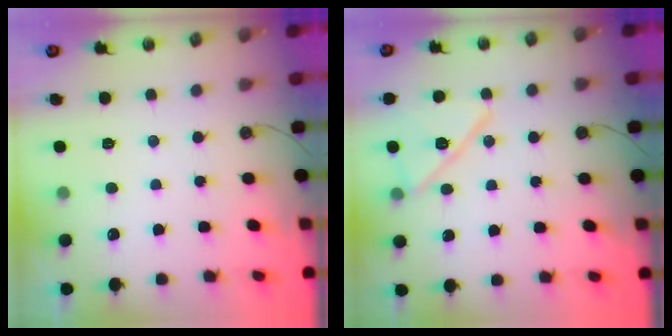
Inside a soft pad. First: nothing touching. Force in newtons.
{"total": 13.9, "press": 13.9, "slide": 0.3}